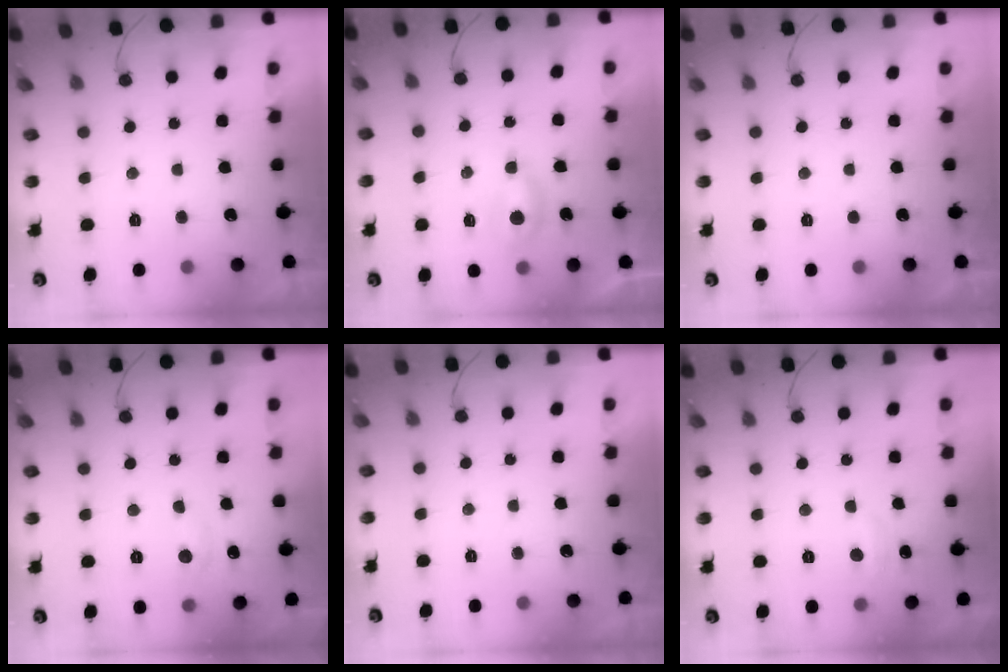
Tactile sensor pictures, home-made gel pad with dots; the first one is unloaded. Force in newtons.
{"total": 4.1, "press": 4.1, "slide": 0.7}
{"total": 0.0}
{"total": 5.0, "press": 4.9, "slide": 0.6}
{"total": 0.0}
{"total": 3.2, "press": 3.2, "slide": 0.4}